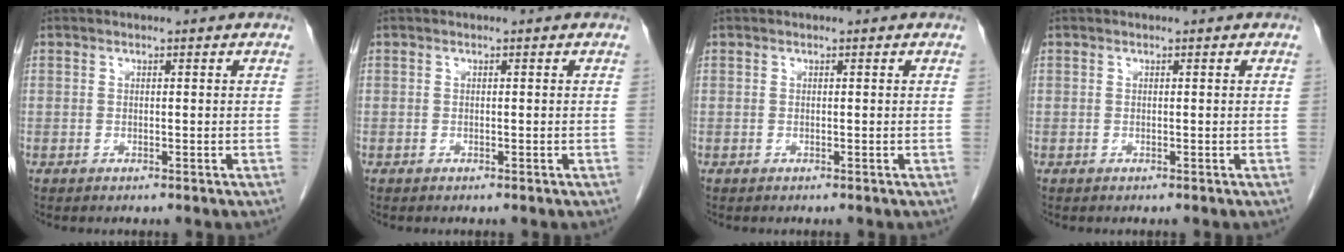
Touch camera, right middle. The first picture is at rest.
{"total": 0.0}
{"total": 0.0}
{"total": 0.0}